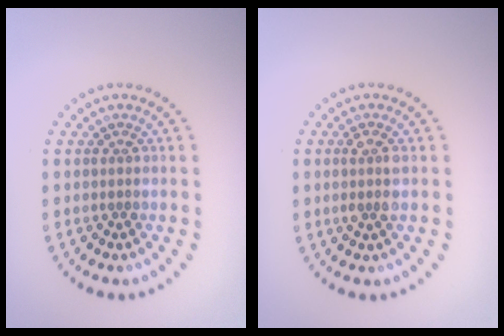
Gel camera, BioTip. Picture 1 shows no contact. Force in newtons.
{"total": 1.7, "press": 1.5, "slide": 0.8}